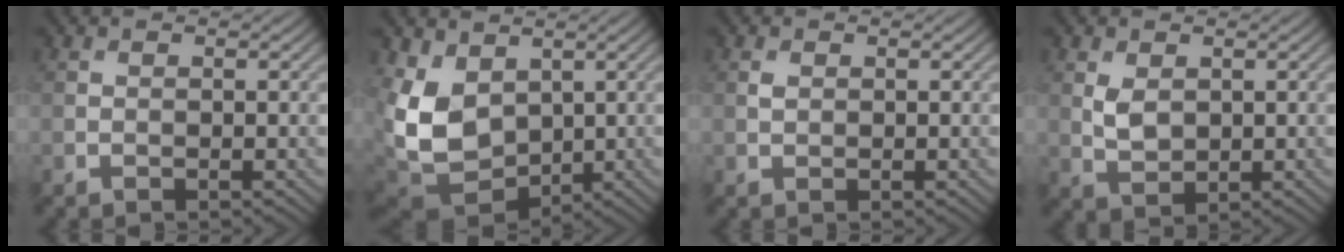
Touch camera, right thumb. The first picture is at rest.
{"total": 11.2, "force": [1.6, 8.3, 7.4], "torque": [-0.207, -0.016, 0.030]}
{"total": 0.8, "force": [0.3, 0.5, 0.5], "torque": [-0.013, 0.000, 0.007]}
{"total": 2.9, "force": [0.7, 1.9, 2.0], "torque": [-0.050, -0.004, 0.019]}